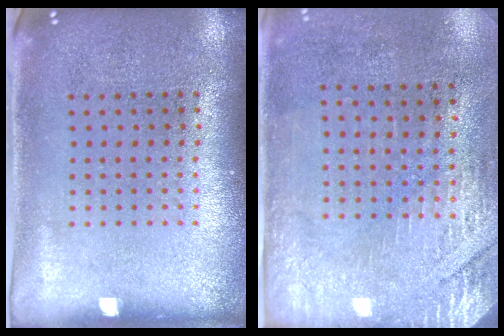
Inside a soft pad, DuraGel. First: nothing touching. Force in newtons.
{"total": 2.9, "press": 2.5, "slide": 1.5}